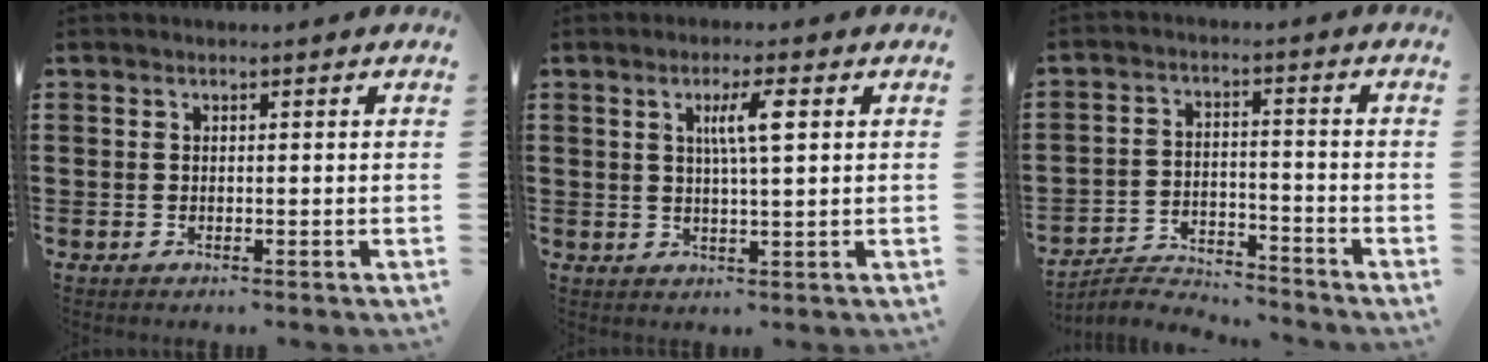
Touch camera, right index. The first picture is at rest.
{"total": 4.6, "force": [1.4, 0.4, 4.4], "torque": [-0.088, 0.006, 0.018]}
{"total": 4.1, "force": [-4.1, 0.3, 0.3], "torque": [-0.019, 0.003, -0.088]}